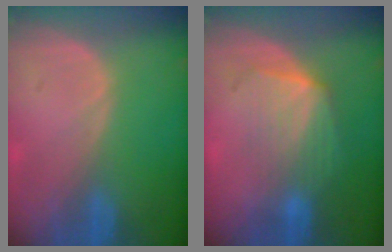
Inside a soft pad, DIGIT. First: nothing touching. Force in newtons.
{"total": 7.1, "press": 6.5, "slide": 2.9}